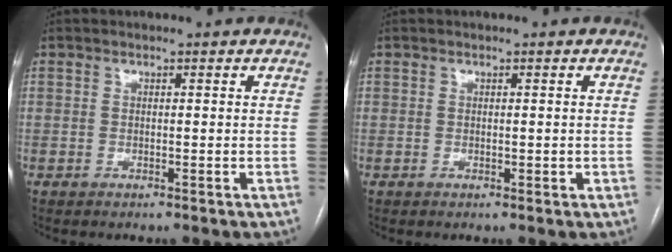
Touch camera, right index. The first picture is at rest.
{"total": 0.7, "force": [-0.1, 0.5, 0.4], "torque": [-0.004, 0.001, 0.001]}